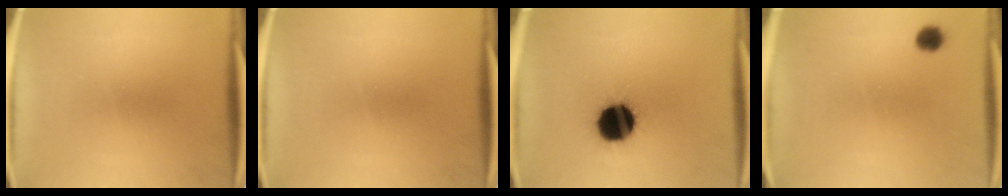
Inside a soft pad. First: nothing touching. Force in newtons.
{"total": 0.0}
{"total": 17.1}
{"total": 2.6}